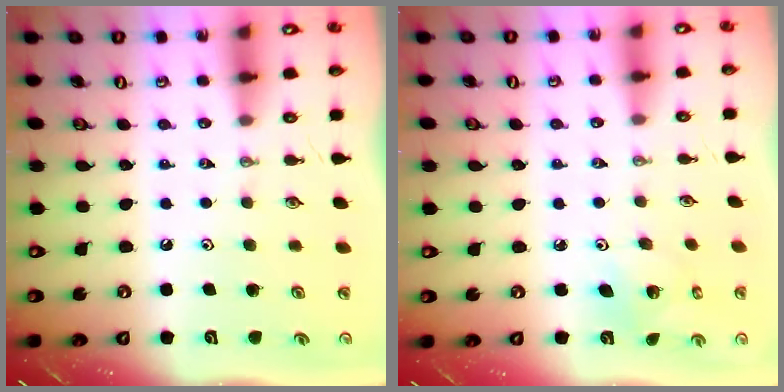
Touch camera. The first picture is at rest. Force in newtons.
{"total": 3.9, "press": 3.9, "slide": 0.3}